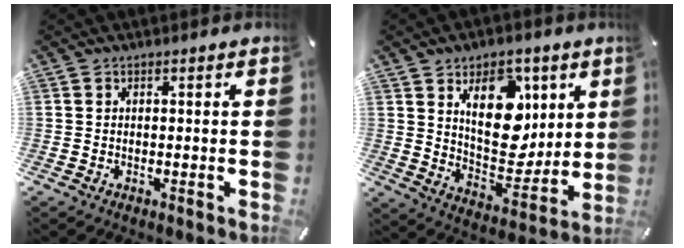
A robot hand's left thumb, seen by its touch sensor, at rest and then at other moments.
{"total": 16.6, "force": [6.7, 10.7, 10.7], "torque": [-0.155, -0.028, 0.121]}